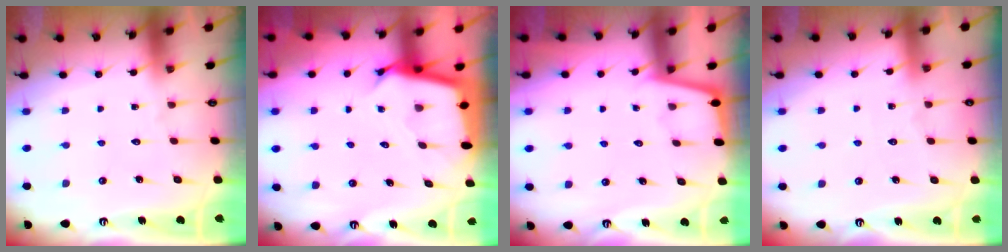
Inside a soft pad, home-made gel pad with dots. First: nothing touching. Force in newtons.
{"total": 3.2, "press": 3.2, "slide": 0.1}
{"total": 1.9, "press": 1.8, "slide": 0.3}
{"total": 5.0, "press": 5.0, "slide": 0.6}